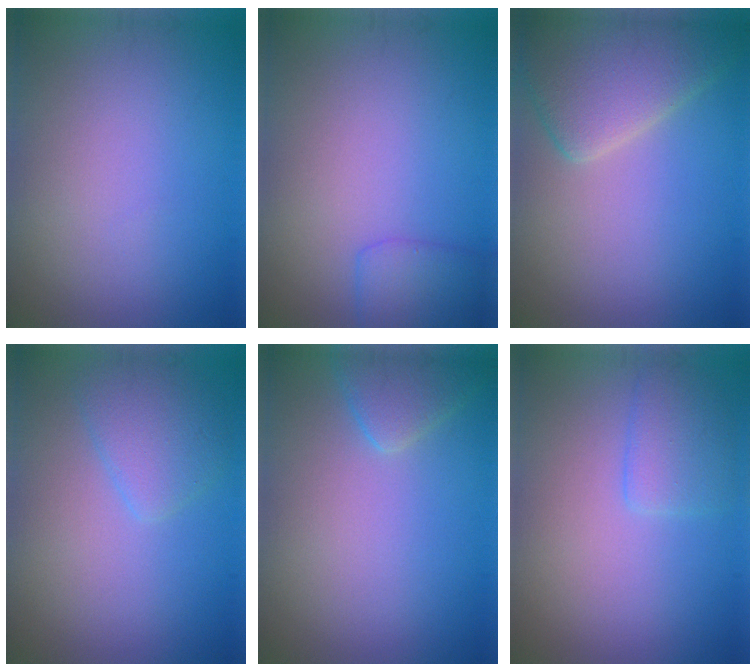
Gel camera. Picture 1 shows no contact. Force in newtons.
{"total": 2.4, "press": 2.4, "slide": 0.1}
{"total": 6.1, "press": 6.1, "slide": 0.4}
{"total": 2.6, "press": 2.6, "slide": 0.2}
{"total": 2.3, "press": 2.3, "slide": 0.2}
{"total": 2.3, "press": 2.3, "slide": 0.1}